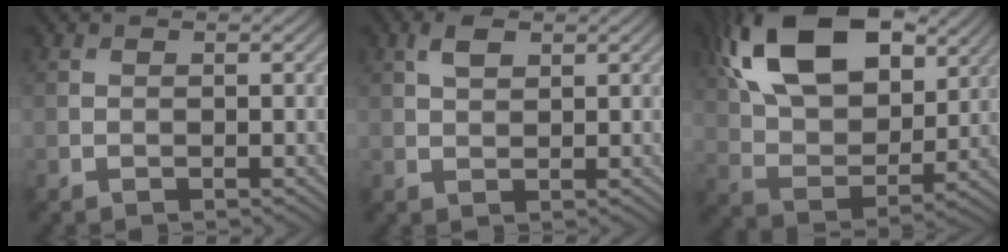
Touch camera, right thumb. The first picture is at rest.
{"total": 2.5, "force": [1.3, 1.2, 1.8], "torque": [-0.040, 0.005, 0.024]}
{"total": 18.1, "force": [8.8, 9.9, 12.4], "torque": [-0.253, 0.022, 0.136]}